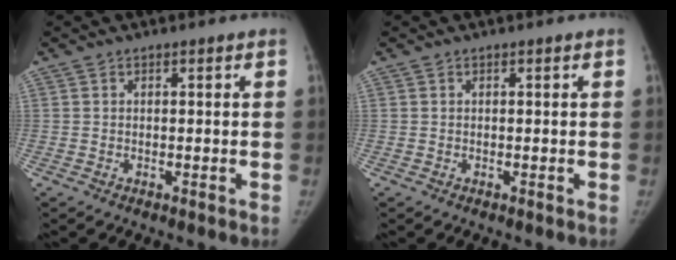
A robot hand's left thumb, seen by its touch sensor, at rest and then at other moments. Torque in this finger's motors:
{"motor_torque": [-0.06, 0.06, 0.13, -0.14, 0.00]}